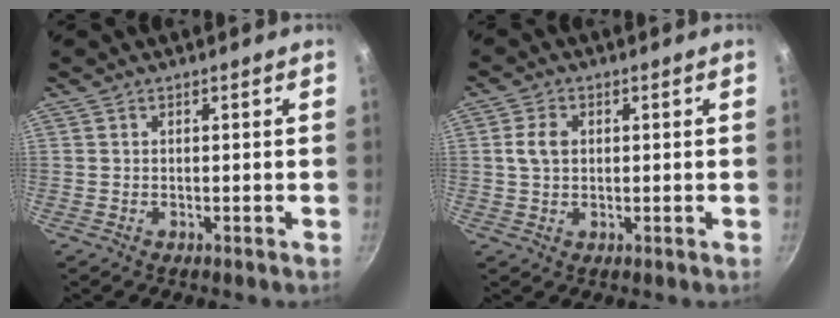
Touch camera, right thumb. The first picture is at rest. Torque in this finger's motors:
{"motor_torque": [-0.42, 0.42, 0.55, -0.07, 0.20]}